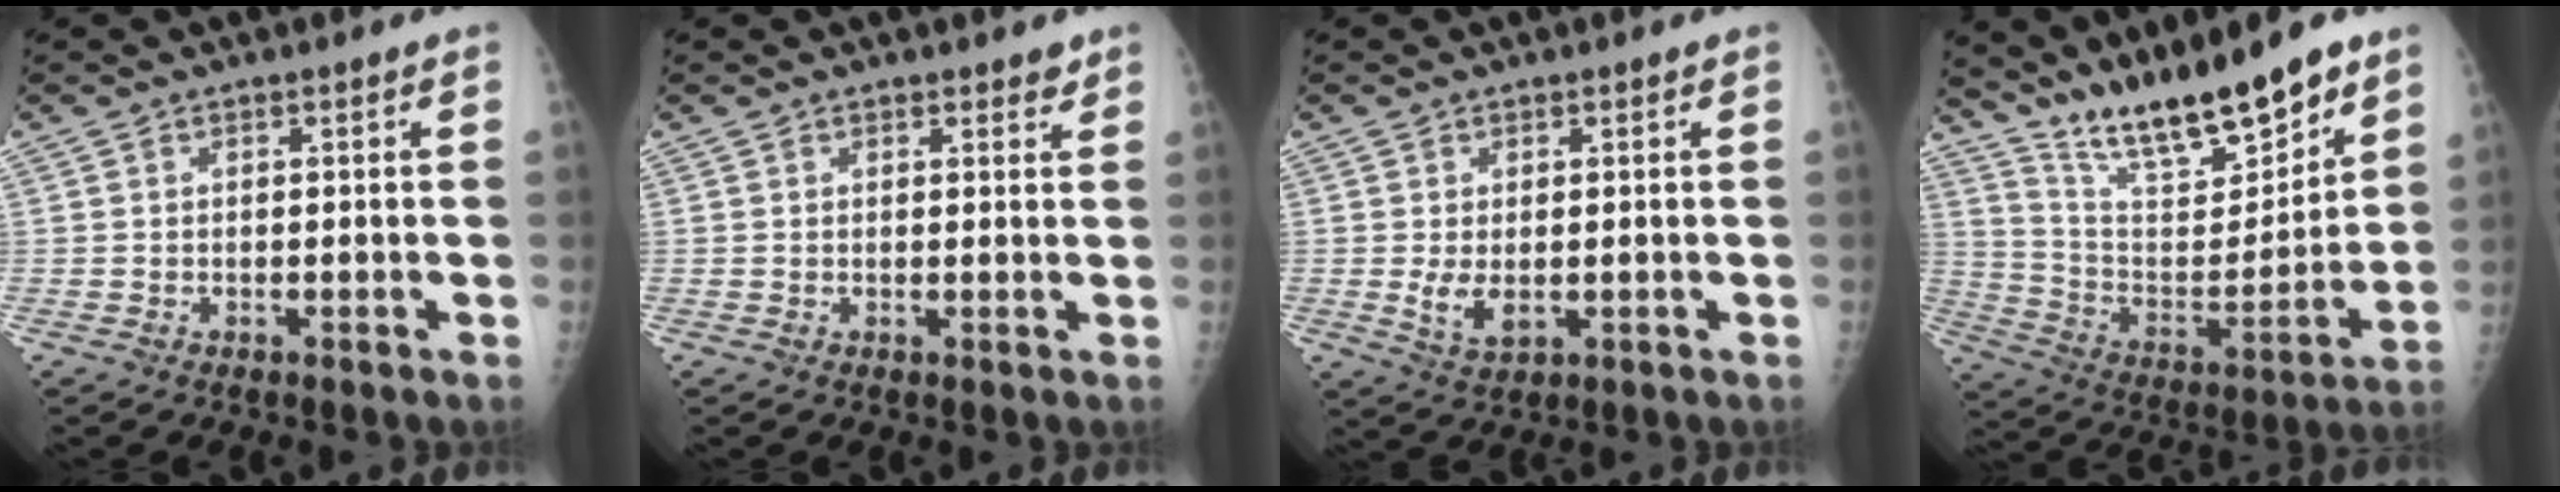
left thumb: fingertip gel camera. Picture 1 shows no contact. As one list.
[{"total": 1.8, "force": [1.4, 0.8, 0.6], "torque": [0.007, -0.008, 0.014]}, {"total": 3.9, "force": [-0.1, 2.3, 3.1], "torque": [-0.056, -0.011, 0.005]}, {"total": 19.1, "force": [14.9, 4.7, 10.9], "torque": [-0.142, -0.088, 0.269]}]